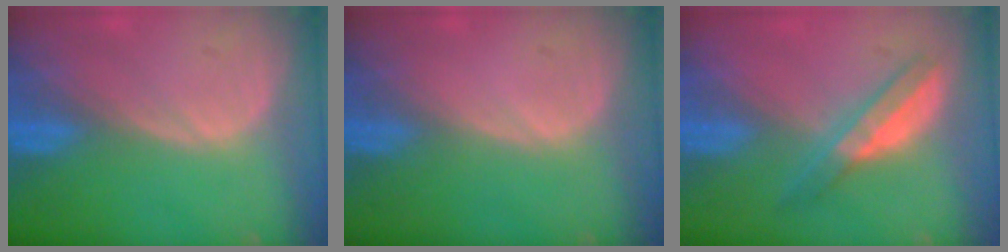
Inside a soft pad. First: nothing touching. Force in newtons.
{"total": 0.0}
{"total": 4.8, "press": 4.8, "slide": 0.7}